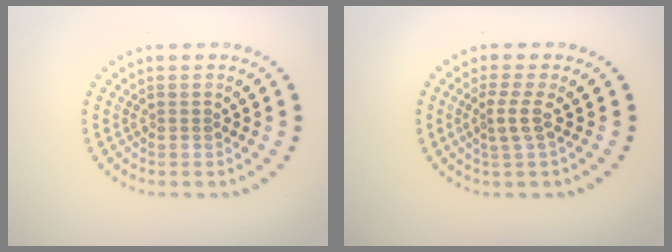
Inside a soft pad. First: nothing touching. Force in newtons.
{"total": 1.9, "press": 1.3, "slide": 1.3}